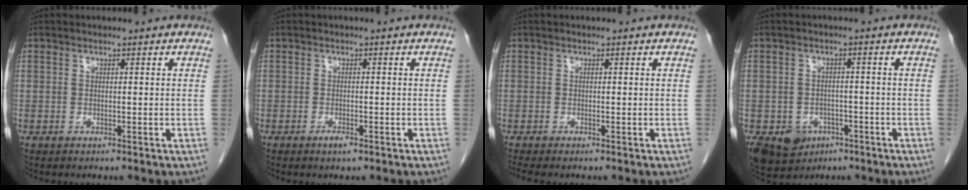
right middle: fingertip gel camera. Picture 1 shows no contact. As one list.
[{"total": 1.4, "force": [-0.9, 0.3, 1.1], "torque": [-0.020, 0.000, -0.012]}, {"total": 1.2, "force": [-1.1, 0.0, 0.6], "torque": [-0.011, -0.003, -0.017]}, {"total": 11.5, "force": [-5.5, 9.1, 4.5], "torque": [-0.118, -0.001, -0.074]}]